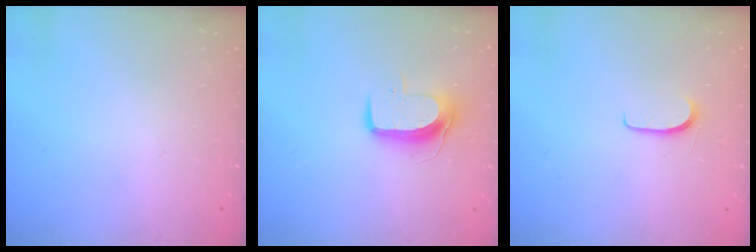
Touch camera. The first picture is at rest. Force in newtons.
{"total": 9.0, "press": 9.0, "slide": 0.6}
{"total": 5.1, "press": 5.1, "slide": 0.6}